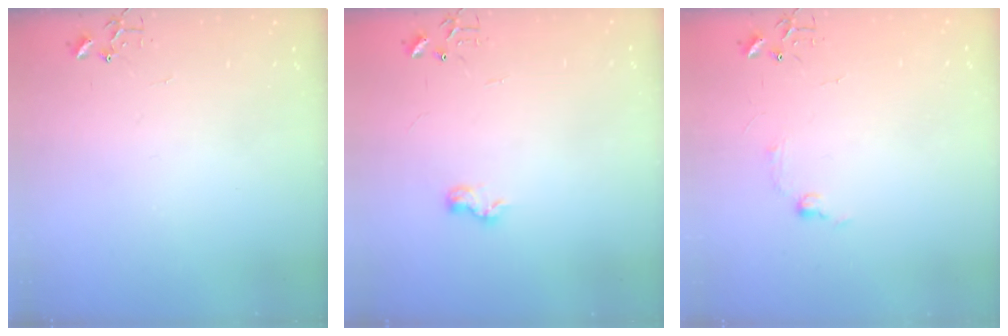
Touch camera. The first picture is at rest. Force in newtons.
{"total": 6.4, "press": 6.4, "slide": 0.3}
{"total": 6.4, "press": 6.3, "slide": 0.9}